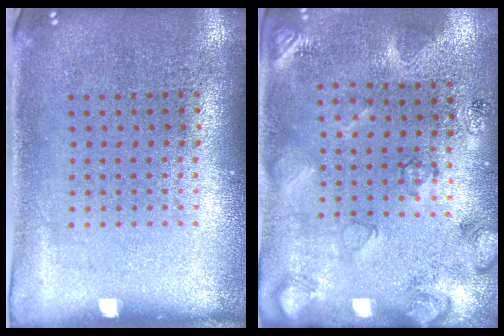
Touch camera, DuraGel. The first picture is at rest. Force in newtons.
{"total": 2.1, "press": 1.8, "slide": 1.2}